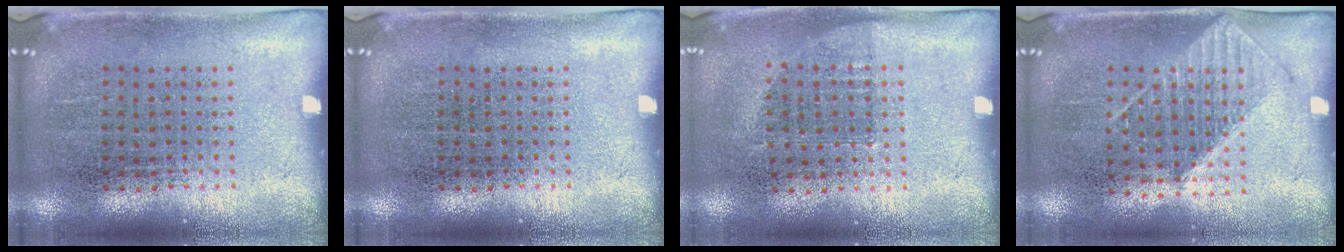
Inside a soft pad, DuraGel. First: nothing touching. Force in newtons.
{"total": 0.0}
{"total": 0.7, "press": 0.6, "slide": 0.3}
{"total": 1.0, "press": 0.9, "slide": 0.3}